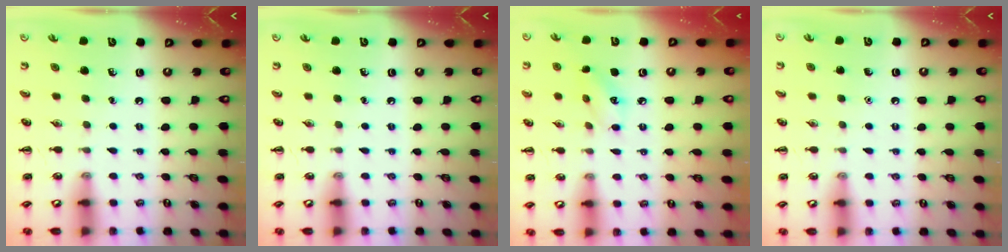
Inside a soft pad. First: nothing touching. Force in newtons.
{"total": 0.0}
{"total": 5.8, "press": 5.7, "slide": 1.2}
{"total": 1.6, "press": 1.6, "slide": 0.1}